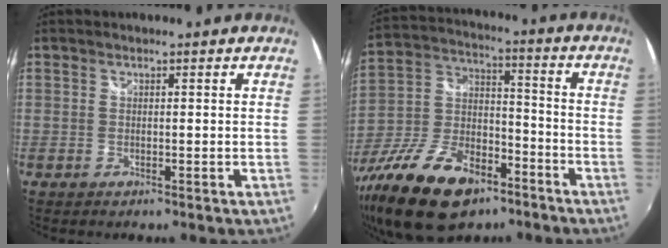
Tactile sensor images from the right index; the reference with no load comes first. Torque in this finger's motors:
{"motor_torque": [-0.05, -0.14, -0.01, -0.11]}